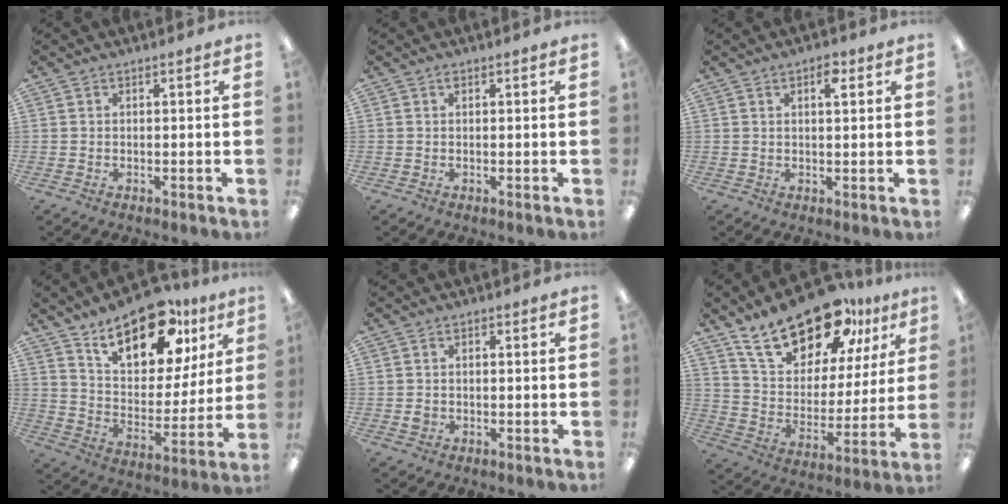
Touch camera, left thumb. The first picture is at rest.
{"total": 0.6, "force": [0.3, 0.3, 0.3], "torque": [-0.007, 0.003, 0.006]}
{"total": 3.1, "force": [1.8, 1.1, 2.2], "torque": [-0.025, -0.006, 0.026]}
{"total": 18.5, "force": [12.6, 9.0, 10.1], "torque": [-0.143, -0.073, 0.218]}
{"total": 1.4, "force": [-0.1, 1.3, 0.6], "torque": [-0.012, 0.004, -0.004]}
{"total": 21.4, "force": [15.8, 10.0, 10.5], "torque": [-0.183, -0.089, 0.278]}